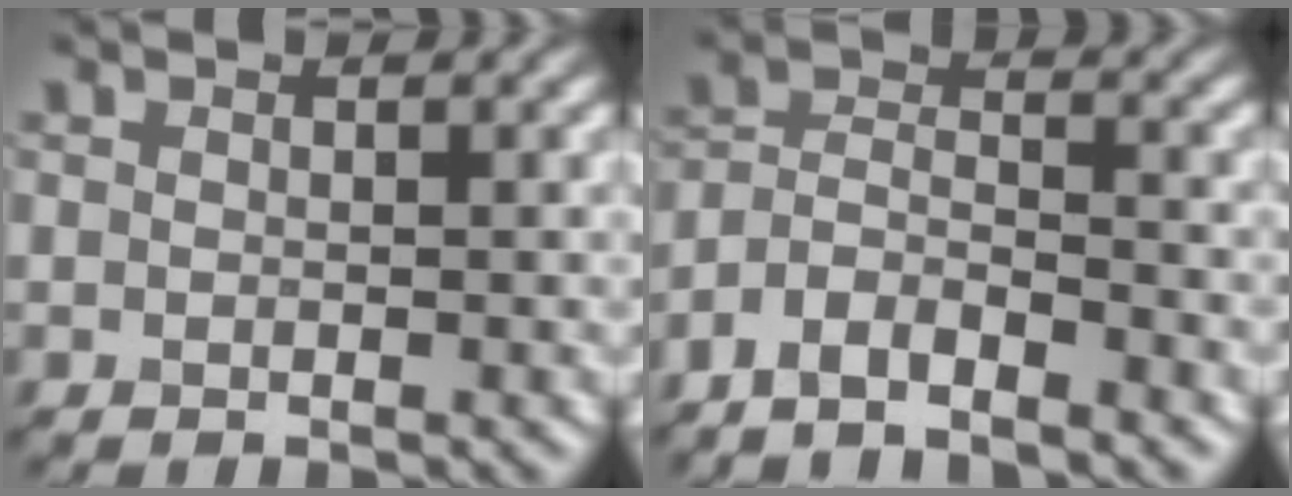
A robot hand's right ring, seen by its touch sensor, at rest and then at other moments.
{"total": 4.9, "force": [-4.1, 1.2, 2.3], "torque": [-0.040, -0.002, -0.084]}